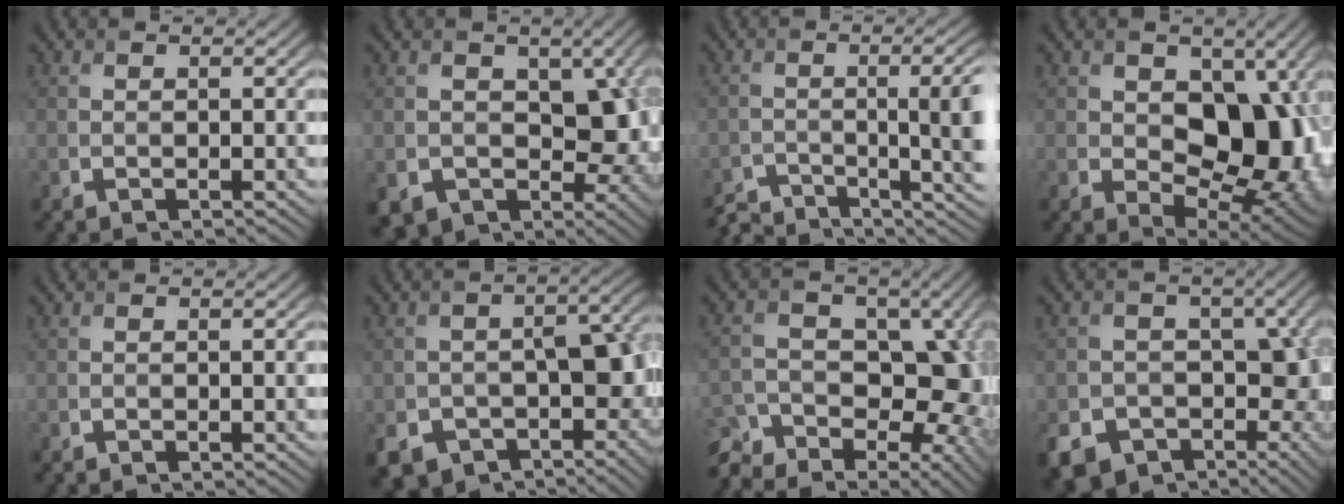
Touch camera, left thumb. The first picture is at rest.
{"total": 11.5, "force": [-1.5, 8.8, 7.2], "torque": [-0.117, -0.039, -0.019]}
{"total": 8.2, "force": [-4.2, 2.6, 6.6], "torque": [-0.085, -0.011, -0.072]}
{"total": 13.0, "force": [0.4, 8.6, 9.8], "torque": [-0.122, -0.016, 0.017]}
{"total": 0.6, "force": [-0.3, 0.1, 0.6], "torque": [-0.007, 0.000, -0.006]}
{"total": 13.4, "force": [-5.0, 9.5, 8.0], "torque": [-0.126, -0.054, -0.059]}
{"total": 15.4, "force": [-8.0, 10.2, 8.5], "torque": [-0.124, -0.007, -0.093]}
{"total": 13.0, "force": [-4.9, 10.1, 6.4], "torque": [-0.100, -0.031, -0.066]}